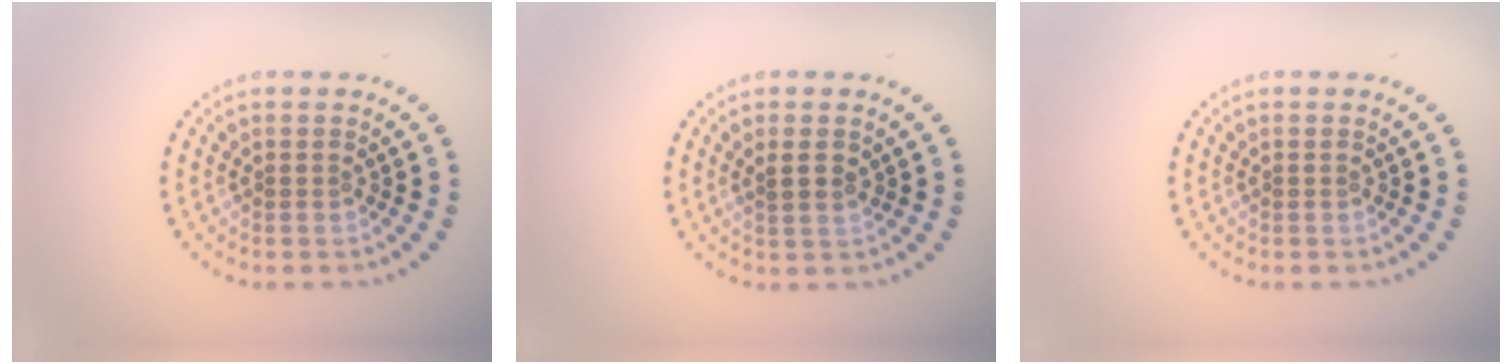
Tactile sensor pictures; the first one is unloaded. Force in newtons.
{"total": 1.4, "press": 1.2, "slide": 0.6}
{"total": 0.0}